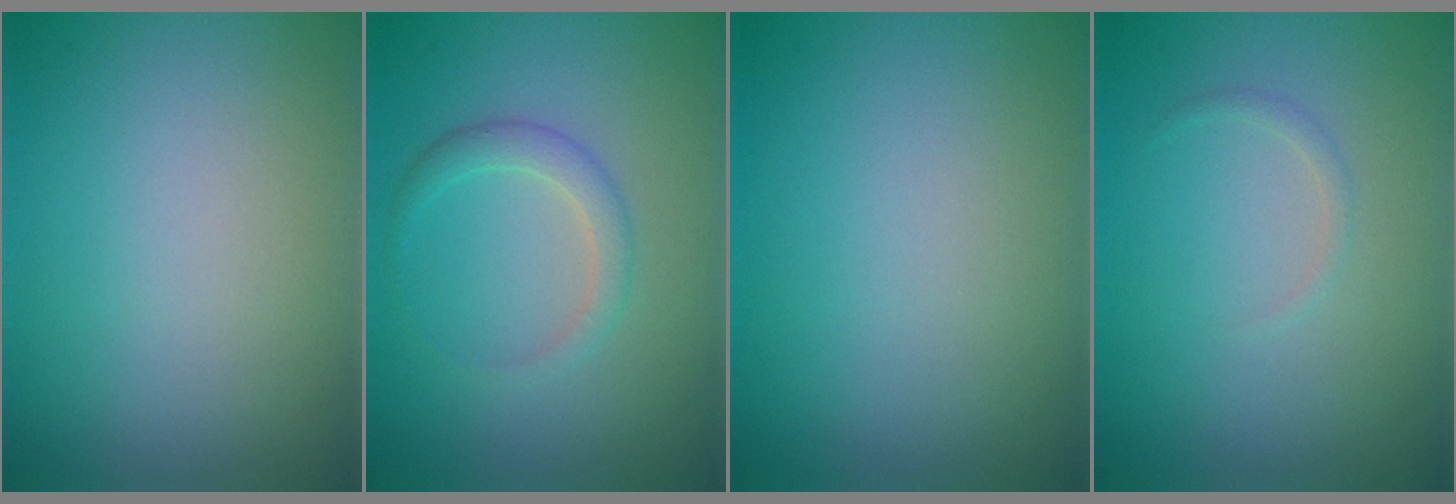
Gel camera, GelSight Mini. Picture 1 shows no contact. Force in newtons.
{"total": 1.8, "press": 1.8, "slide": 0.1}
{"total": 0.0}
{"total": 0.6, "press": 0.6, "slide": 0.0}